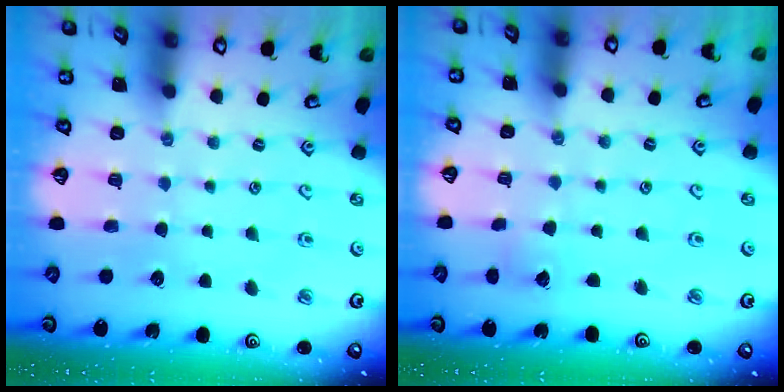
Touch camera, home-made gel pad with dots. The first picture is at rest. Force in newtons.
{"total": 2.8, "press": 2.8, "slide": 0.3}